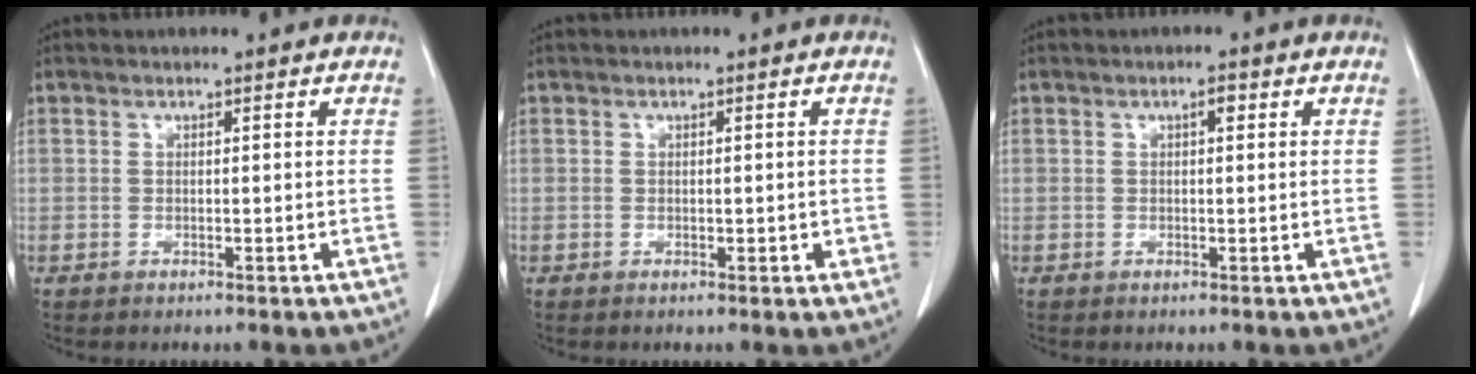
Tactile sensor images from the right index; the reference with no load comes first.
{"total": 1.4, "force": [-0.1, 0.8, 1.2], "torque": [-0.013, 0.001, 0.001]}
{"total": 1.2, "force": [0.4, 0.4, 1.1], "torque": [-0.016, 0.004, 0.005]}